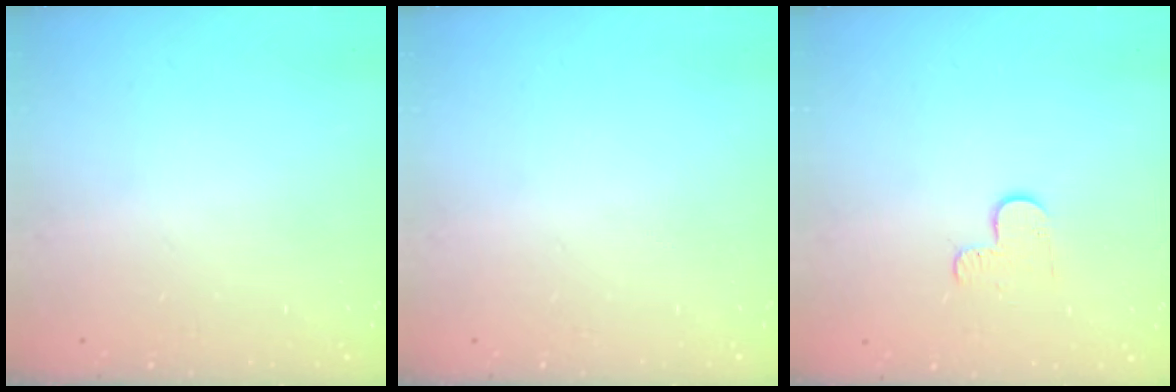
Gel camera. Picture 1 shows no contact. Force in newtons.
{"total": 0.0}
{"total": 4.7, "press": 4.7, "slide": 0.4}